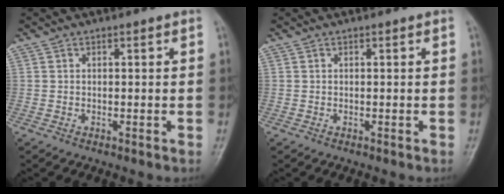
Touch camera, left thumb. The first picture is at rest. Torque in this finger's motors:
{"motor_torque": [0.00, 0.00, -0.03, -0.03, 0.00]}